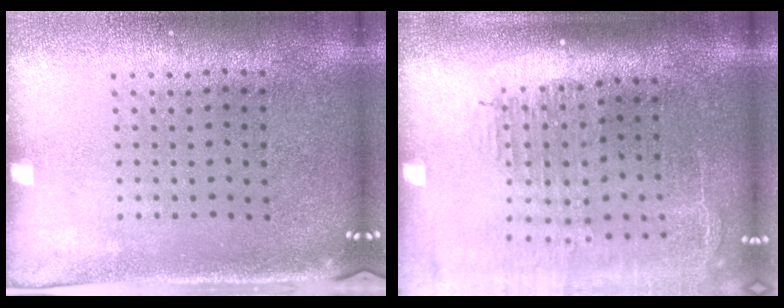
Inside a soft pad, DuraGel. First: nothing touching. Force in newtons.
{"total": 2.4, "press": 1.9, "slide": 1.4}